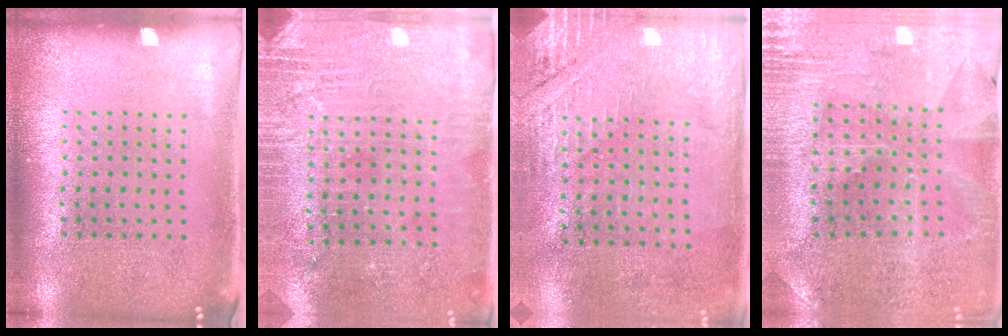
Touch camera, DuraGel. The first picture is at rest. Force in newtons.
{"total": 2.8, "press": 2.7, "slide": 0.6}
{"total": 2.7, "press": 2.5, "slide": 1.1}
{"total": 1.0, "press": 1.0, "slide": 0.3}